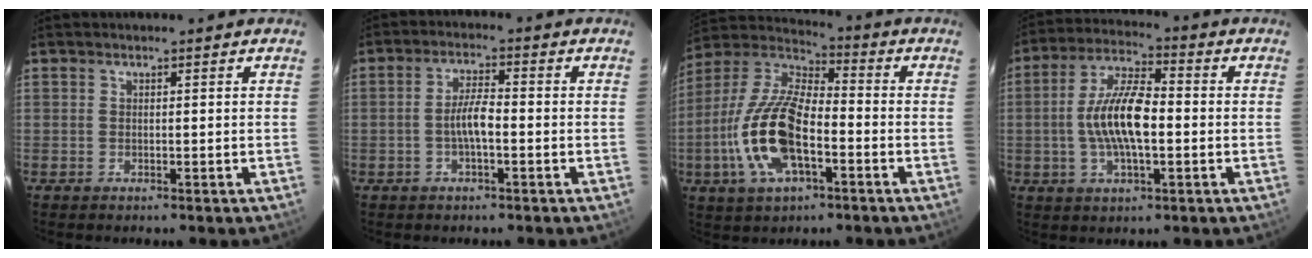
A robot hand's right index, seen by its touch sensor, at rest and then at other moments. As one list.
[{"total": 4.4, "force": [-1.3, 1.0, 4.0], "torque": [-0.079, 0.009, -0.024]}, {"total": 16.7, "force": [-5.1, 7.1, 14.3], "torque": [-0.304, 0.000, -0.101]}, {"total": 11.7, "force": [-1.3, 4.1, 10.9], "torque": [-0.218, 0.011, -0.024]}]